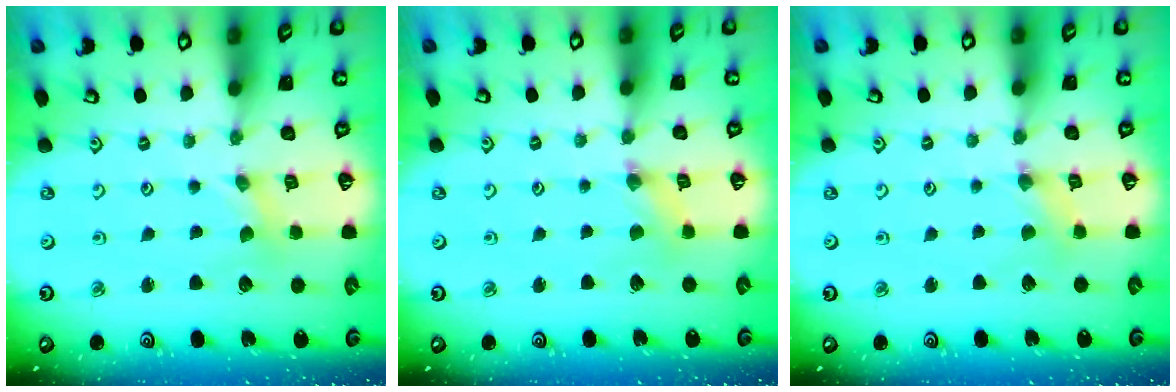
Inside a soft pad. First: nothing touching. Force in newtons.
{"total": 1.6, "press": 1.6, "slide": 0.2}
{"total": 1.2, "press": 1.2, "slide": 0.2}